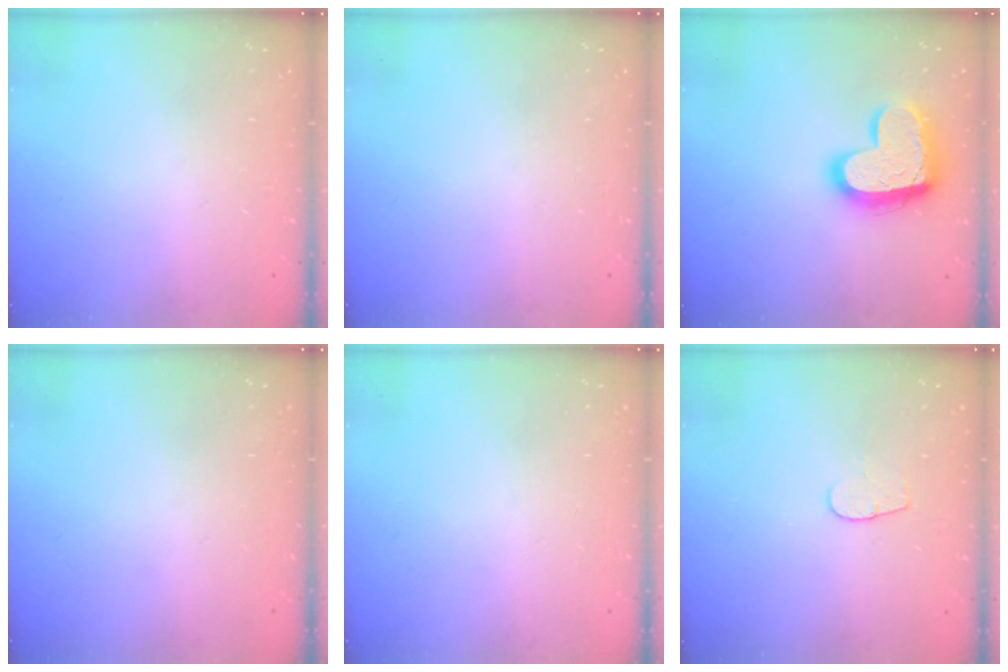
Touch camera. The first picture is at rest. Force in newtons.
{"total": 0.0}
{"total": 17.5, "press": 17.4, "slide": 1.3}
{"total": 0.0}
{"total": 0.0}
{"total": 4.4, "press": 4.4, "slide": 0.3}